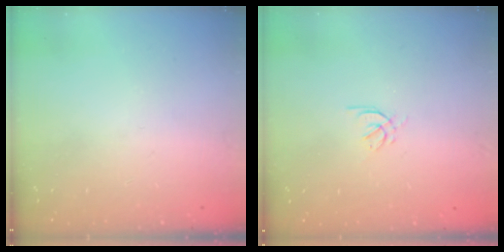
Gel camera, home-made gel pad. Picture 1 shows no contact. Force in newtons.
{"total": 2.2, "press": 2.1, "slide": 0.7}